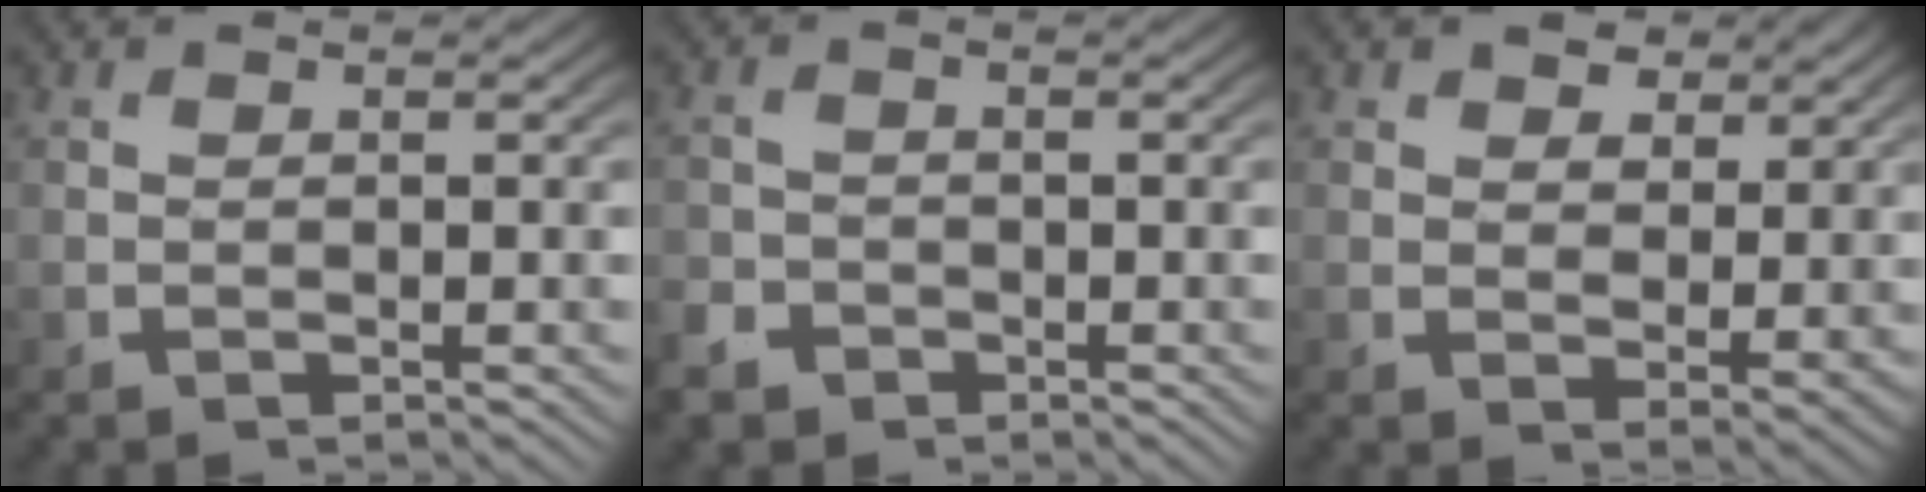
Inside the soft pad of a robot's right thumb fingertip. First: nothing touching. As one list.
[{"total": 2.9, "force": [-2.2, 1.9, 0.3], "torque": [-0.003, -0.016, -0.038]}, {"total": 4.1, "force": [2.1, 2.8, 2.2], "torque": [-0.034, -0.021, 0.044]}]